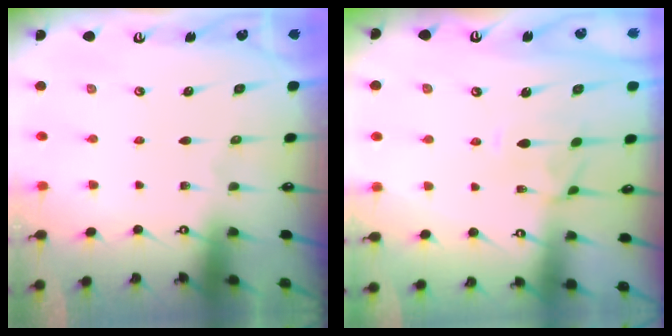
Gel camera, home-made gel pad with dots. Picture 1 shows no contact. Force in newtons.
{"total": 1.4, "press": 1.3, "slide": 0.6}